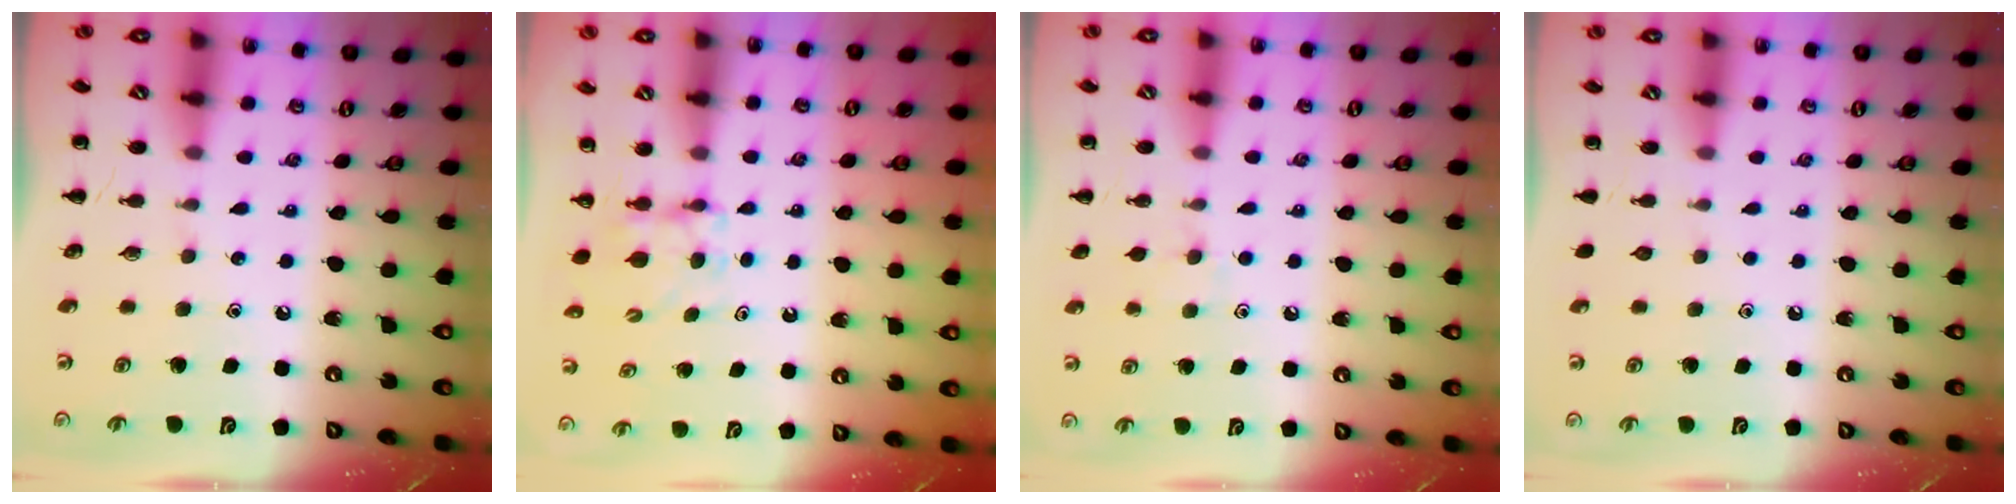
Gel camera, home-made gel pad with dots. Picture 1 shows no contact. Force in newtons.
{"total": 3.8, "press": 3.6, "slide": 1.3}
{"total": 5.4, "press": 5.1, "slide": 1.7}
{"total": 0.0}